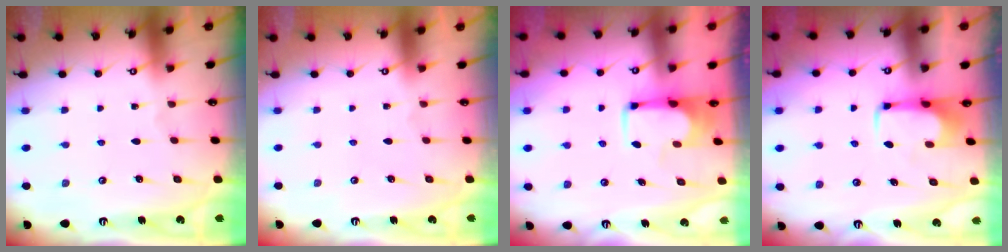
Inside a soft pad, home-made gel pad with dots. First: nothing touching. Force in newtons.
{"total": 1.5, "press": 1.4, "slide": 0.7}
{"total": 3.4, "press": 3.4, "slide": 0.4}
{"total": 2.0, "press": 2.0, "slide": 0.4}